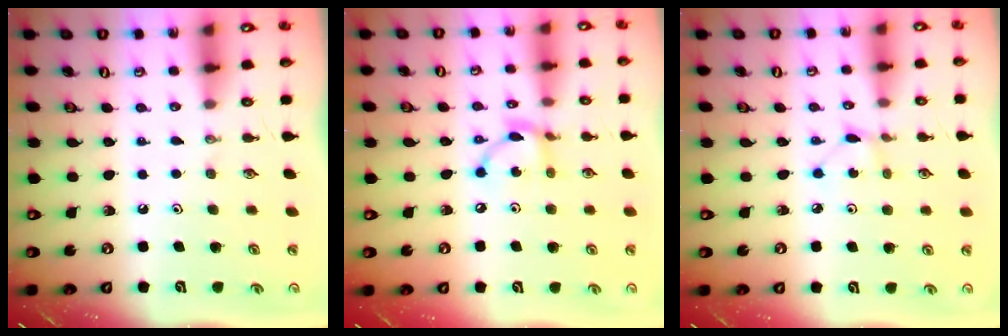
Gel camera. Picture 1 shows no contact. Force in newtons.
{"total": 7.4, "press": 7.4, "slide": 0.2}
{"total": 1.5, "press": 1.5, "slide": 0.2}